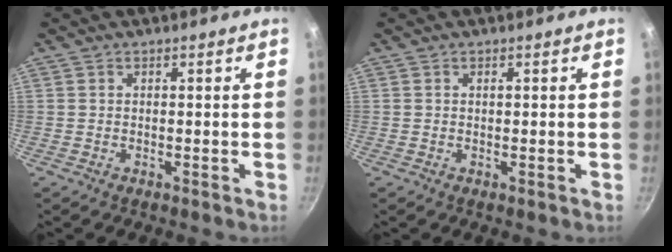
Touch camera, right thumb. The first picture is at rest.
{"total": 0.5, "force": [0.2, 0.2, 0.5], "torque": [-0.007, 0.001, 0.002]}